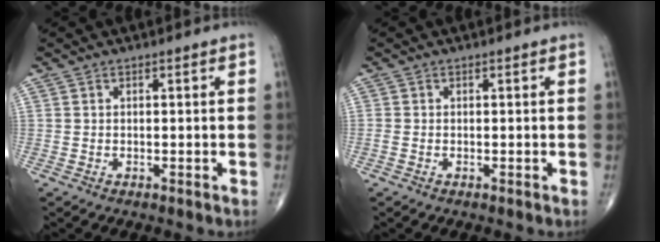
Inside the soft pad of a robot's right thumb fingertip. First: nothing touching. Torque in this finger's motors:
{"motor_torque": [0.03, 0.01, 0.07, 0.10, -0.05]}